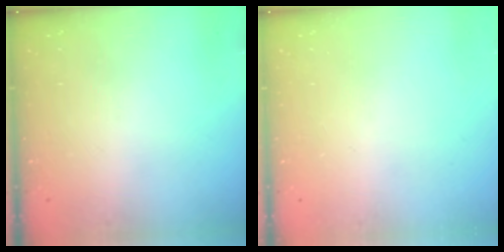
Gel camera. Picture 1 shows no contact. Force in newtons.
{"total": 0.0}